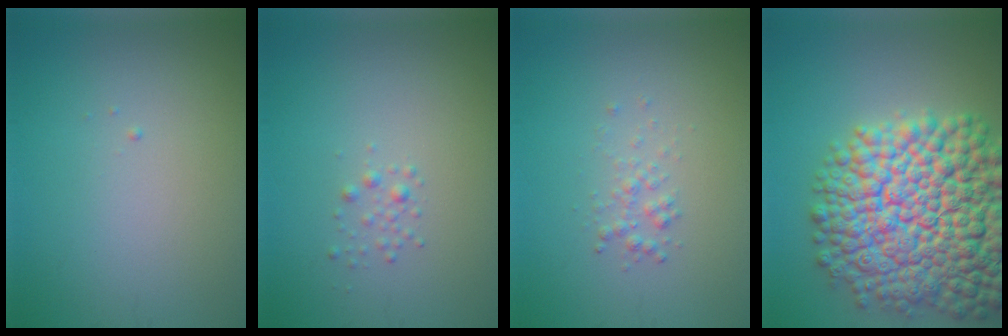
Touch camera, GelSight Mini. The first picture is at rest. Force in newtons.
{"total": 0.9, "press": 0.9, "slide": 0.0}
{"total": 1.1, "press": 1.1, "slide": 0.1}
{"total": 16.8, "press": 16.8, "slide": 0.7}